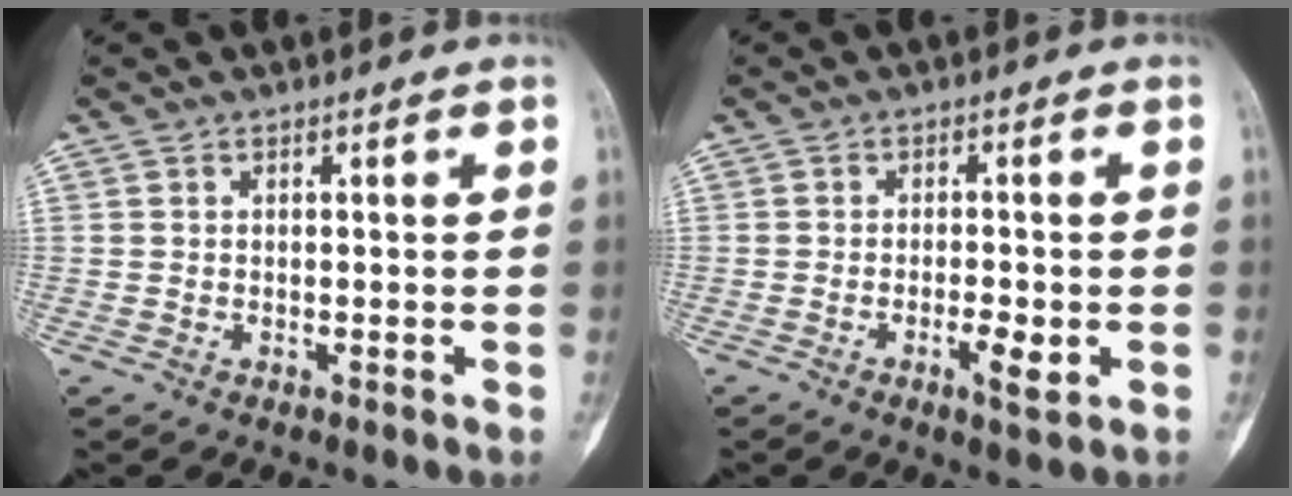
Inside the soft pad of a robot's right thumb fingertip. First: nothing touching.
{"total": 4.0, "force": [-1.4, 1.1, 3.6], "torque": [-0.060, -0.003, -0.022]}